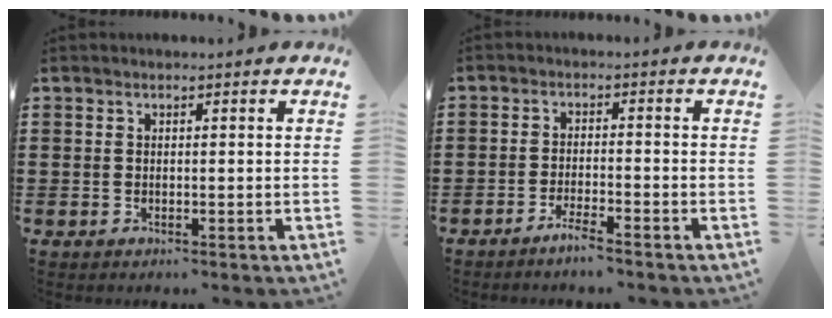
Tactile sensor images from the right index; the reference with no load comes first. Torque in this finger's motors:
{"motor_torque": [1.16, 0.98, 0.07, 0.00]}